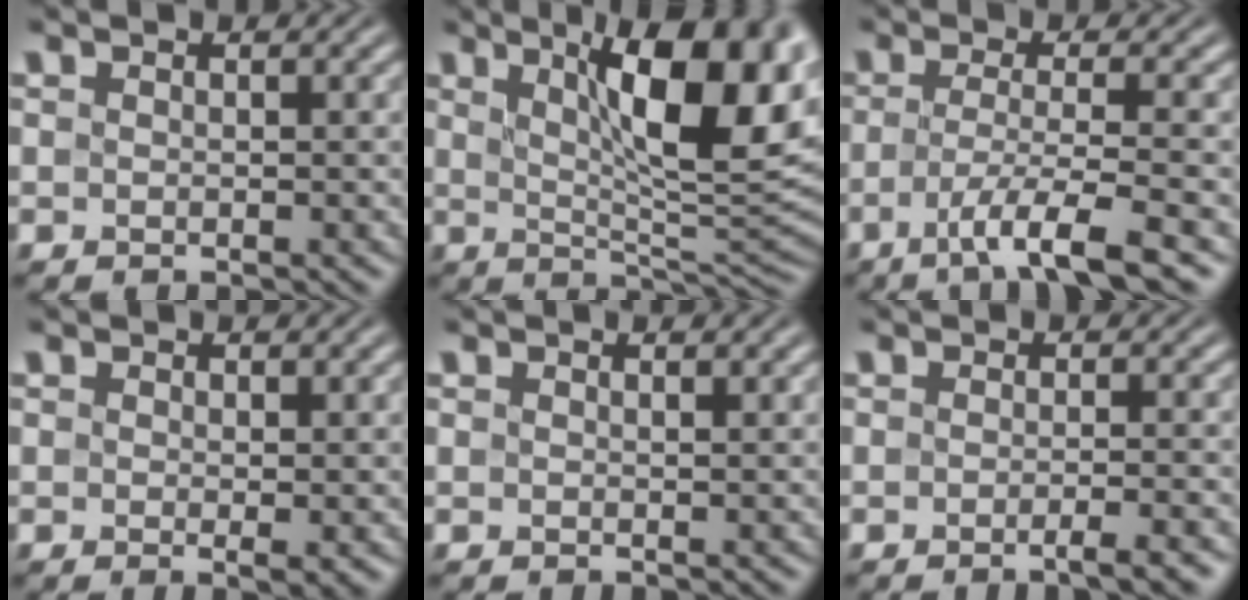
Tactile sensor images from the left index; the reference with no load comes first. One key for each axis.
{"total": 12.7, "fx": 3.8, "fy": 3.6, "fz": 11.6, "tx": -0.146, "ty": -0.001, "tz": 0.061}
{"total": 5.3, "fx": -2.5, "fy": 0.8, "fz": 4.7, "tx": -0.077, "ty": -0.009, "tz": -0.050}
{"total": 1.3, "fx": 0.2, "fy": 0.1, "fz": 1.2, "tx": -0.017, "ty": -0.010, "tz": 0.004}
{"total": 1.1, "fx": 0.7, "fy": 0.4, "fz": 0.8, "tx": -0.007, "ty": -0.002, "tz": 0.004}
{"total": 2.6, "fx": -1.3, "fy": 0.6, "fz": 2.1, "tx": -0.012, "ty": -0.004, "tz": -0.026}